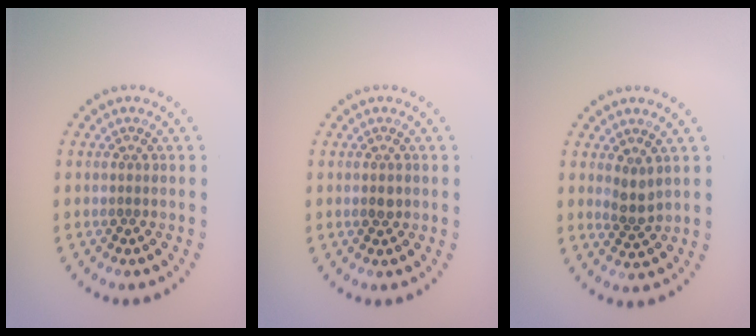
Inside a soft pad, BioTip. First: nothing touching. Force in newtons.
{"total": 1.0, "press": 1.0, "slide": 0.2}
{"total": 1.7, "press": 1.4, "slide": 0.9}